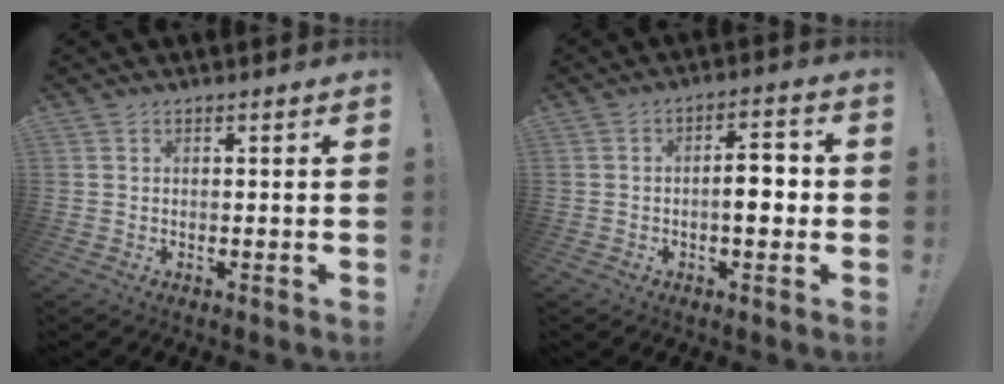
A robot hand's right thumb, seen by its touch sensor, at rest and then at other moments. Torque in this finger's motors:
{"motor_torque": [0.00, 0.21, 0.22, -0.17, 0.01]}